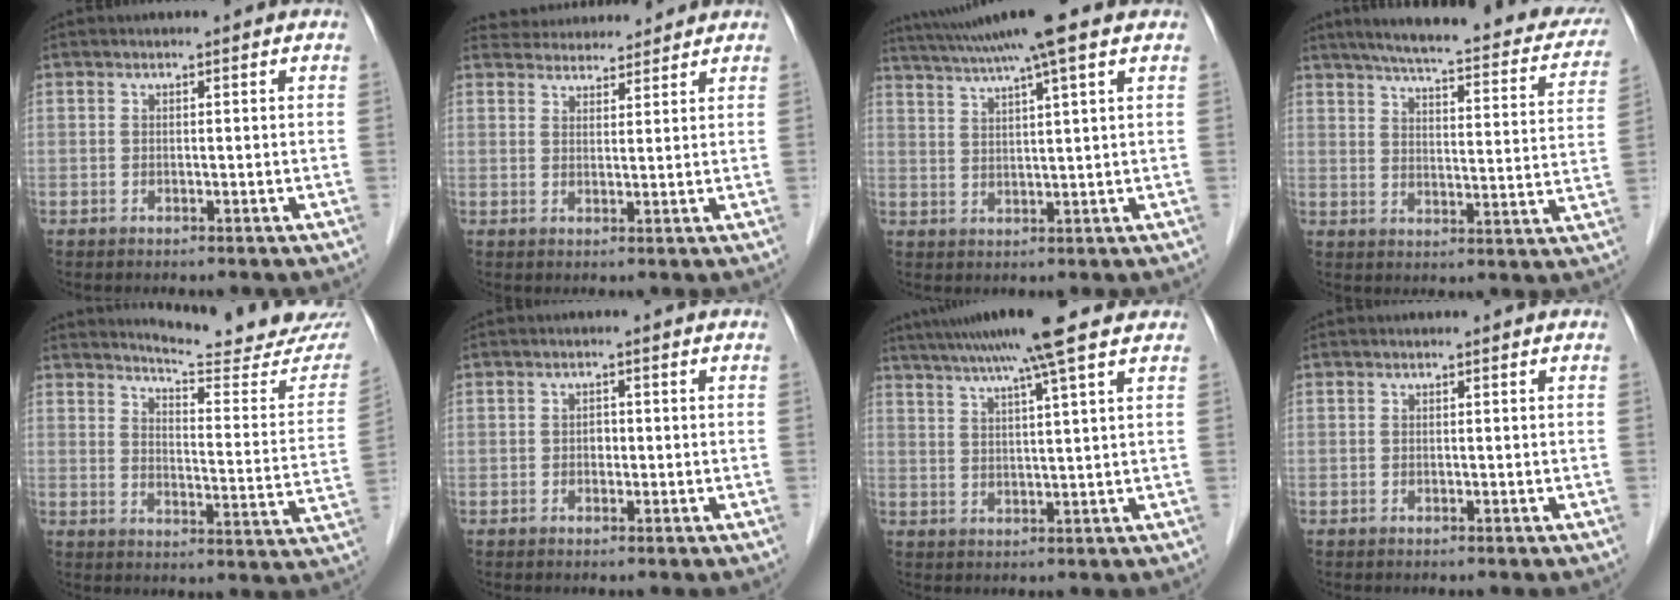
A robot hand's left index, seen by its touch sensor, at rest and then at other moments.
{"total": 7.9, "force": [7.6, 1.7, 1.2], "torque": [-0.015, 0.023, 0.108]}
{"total": 11.9, "force": [9.3, -1.2, 7.3], "torque": [-0.131, 0.023, 0.134]}
{"total": 26.2, "force": [21.9, 4.8, 13.5], "torque": [-0.190, -0.012, 0.261]}
{"total": 16.6, "force": [16.1, 0.2, 3.9], "torque": [-0.050, -0.106, 0.185]}
{"total": 1.2, "force": [-0.4, 0.9, 0.7], "torque": [-0.008, 0.000, -0.008]}
{"total": 12.5, "force": [9.7, -1.4, 7.7], "torque": [-0.134, 0.019, 0.135]}
{"total": 0.0}